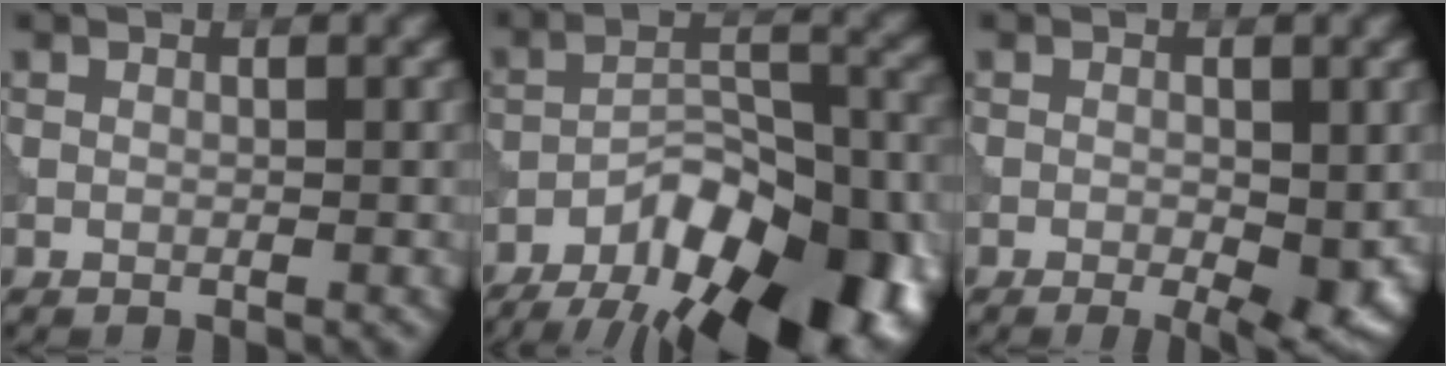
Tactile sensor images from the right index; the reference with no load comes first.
{"total": 16.9, "force": [-11.4, 7.4, 10.0], "torque": [-0.134, -0.005, -0.157]}
{"total": 4.3, "force": [-0.8, 1.6, 3.9], "torque": [-0.051, -0.010, -0.010]}